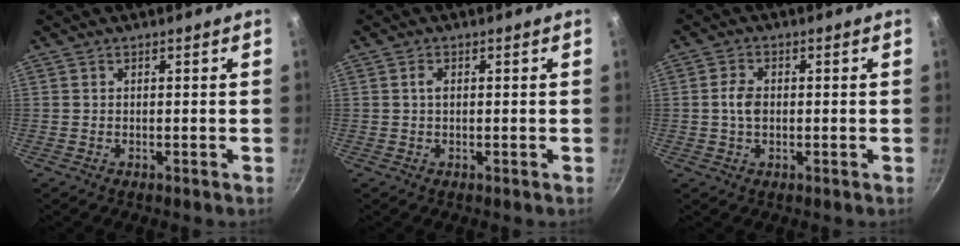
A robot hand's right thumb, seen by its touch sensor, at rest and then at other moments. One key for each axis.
{"total": 1.2, "fx": 0.2, "fy": 0.7, "fz": 1.0, "tx": -0.018, "ty": 0.002, "tz": 0.002}
{"total": 3.9, "fx": 0.0, "fy": 2.6, "fz": 2.9, "tx": -0.051, "ty": 0.008, "tz": -0.003}